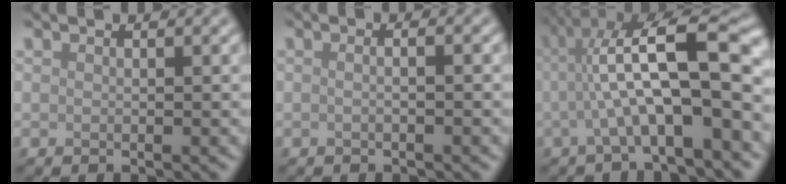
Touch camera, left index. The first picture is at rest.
{"total": 2.7, "force": [0.5, 1.4, 2.2], "torque": [-0.006, 0.013, -0.023]}
{"total": 10.3, "force": [-0.2, 2.4, 10.0], "torque": [-0.160, 0.031, -0.003]}